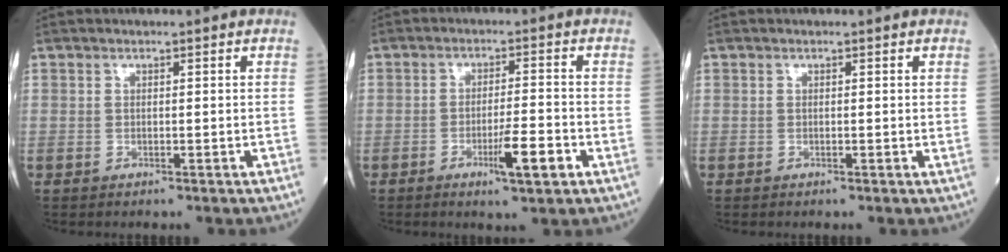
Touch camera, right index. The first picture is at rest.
{"total": 6.1, "force": [-2.7, 0.5, 5.5], "torque": [-0.089, -0.005, -0.043]}
{"total": 0.0}